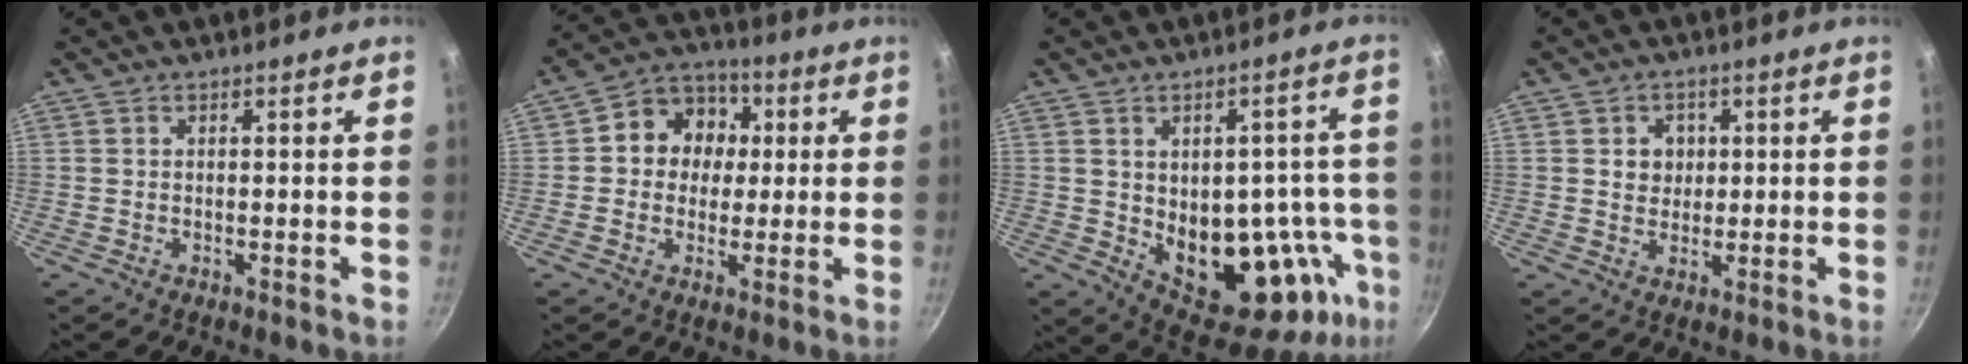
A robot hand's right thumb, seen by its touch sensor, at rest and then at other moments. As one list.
[{"total": 10.3, "force": [1.3, 9.1, 4.6], "torque": [-0.028, 0.016, 0.001]}, {"total": 20.5, "force": [-4.4, 12.6, 15.5], "torque": [-0.135, 0.007, -0.034]}, {"total": 4.3, "force": [0.9, 3.8, 1.7], "torque": [0.000, 0.000, 0.013]}]